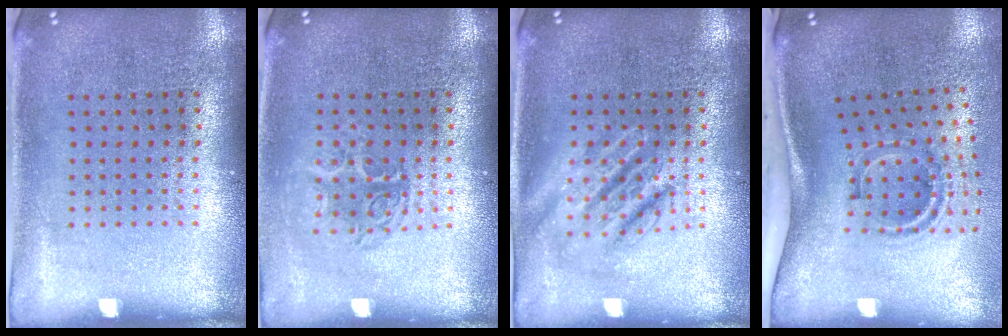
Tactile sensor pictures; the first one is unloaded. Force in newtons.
{"total": 1.1, "press": 1.0, "slide": 0.5}
{"total": 2.8, "press": 2.8, "slide": 0.3}
{"total": 2.0, "press": 1.2, "slide": 1.7}